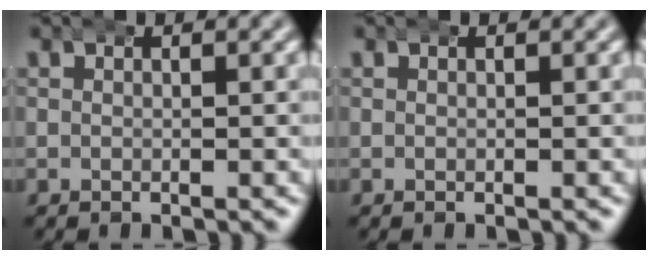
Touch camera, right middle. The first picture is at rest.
{"total": 0.0}